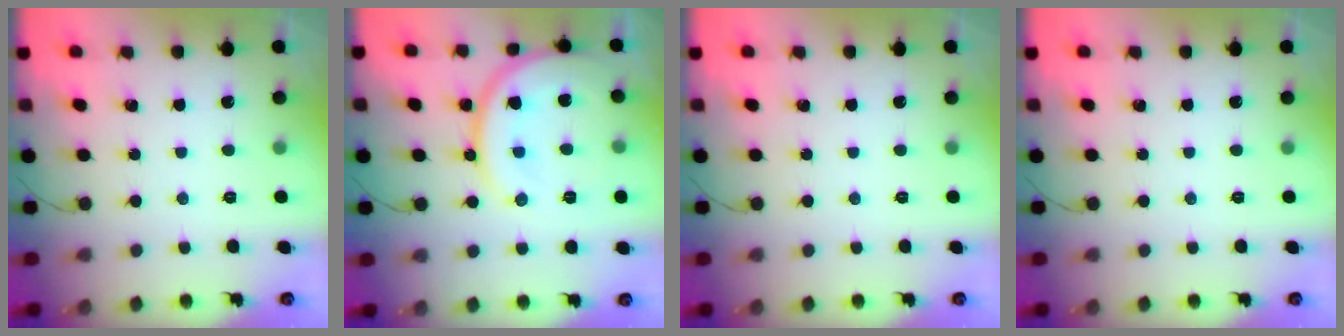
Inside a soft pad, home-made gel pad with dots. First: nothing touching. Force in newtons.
{"total": 15.7, "press": 15.6, "slide": 1.5}
{"total": 0.0}
{"total": 0.0}